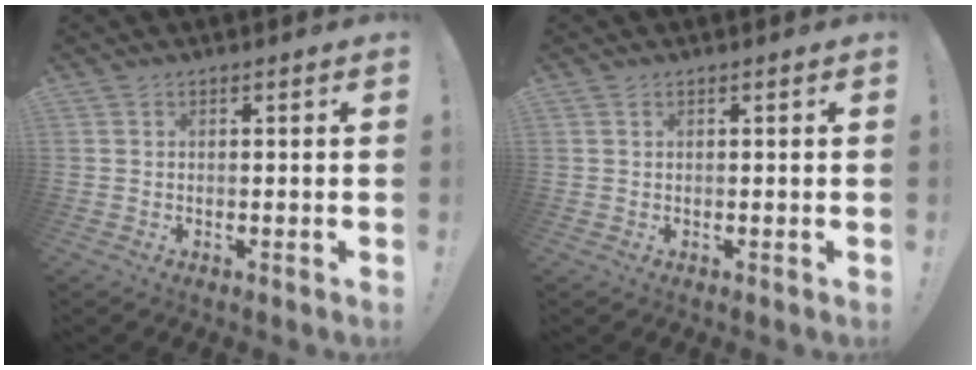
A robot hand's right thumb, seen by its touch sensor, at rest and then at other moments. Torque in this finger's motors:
{"motor_torque": [0.07, 0.06, -0.20, 0.10, 0.08]}